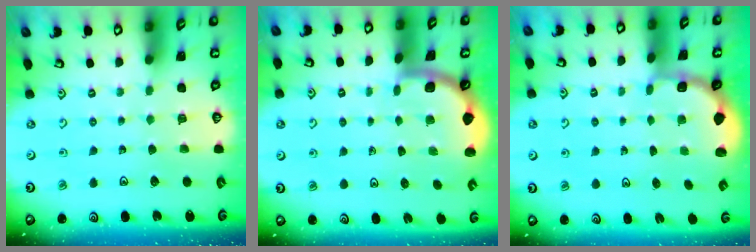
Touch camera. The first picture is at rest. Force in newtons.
{"total": 1.9, "press": 1.9, "slide": 0.0}
{"total": 1.9, "press": 1.8, "slide": 0.7}